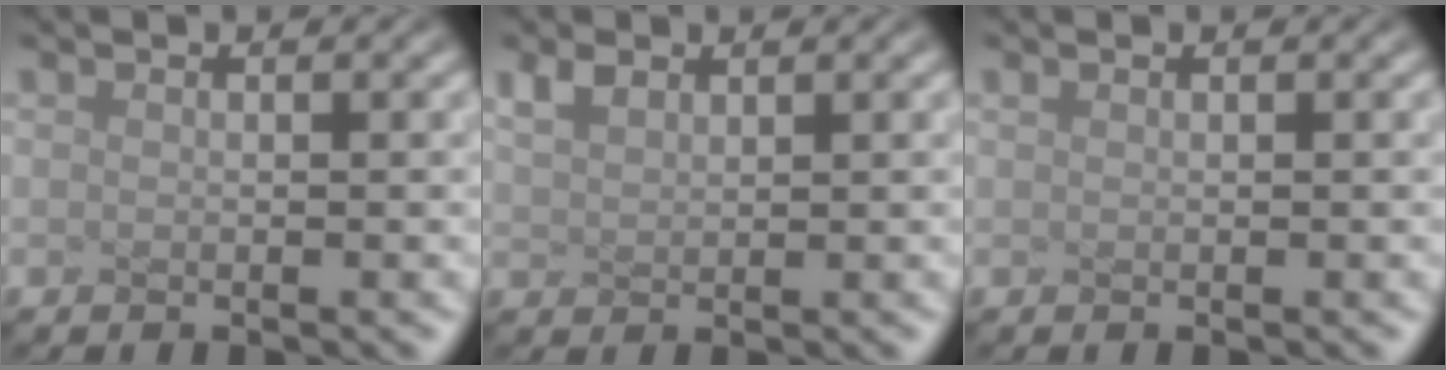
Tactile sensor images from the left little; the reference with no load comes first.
{"total": 1.8, "force": [1.3, 0.9, 0.8], "torque": [-0.024, 0.005, 0.031]}
{"total": 0.0}